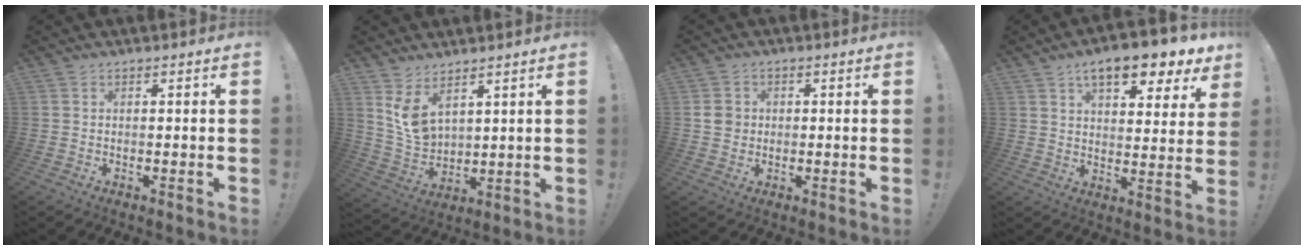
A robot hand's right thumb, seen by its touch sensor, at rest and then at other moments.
{"total": 8.3, "force": [5.6, 4.3, 4.3], "torque": [-0.086, -0.042, 0.110]}
{"total": 4.5, "force": [0.0, 4.1, 1.8], "torque": [-0.021, 0.007, 0.001]}
{"total": 11.9, "force": [7.8, 4.1, 8.1], "torque": [-0.115, -0.046, 0.127]}